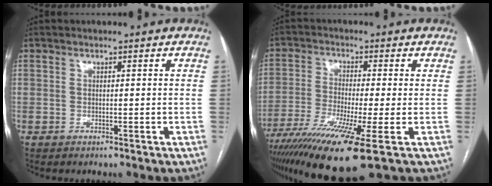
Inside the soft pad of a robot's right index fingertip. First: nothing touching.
{"total": 14.0, "force": [-8.1, -0.1, 11.4], "torque": [-0.210, -0.041, -0.141]}